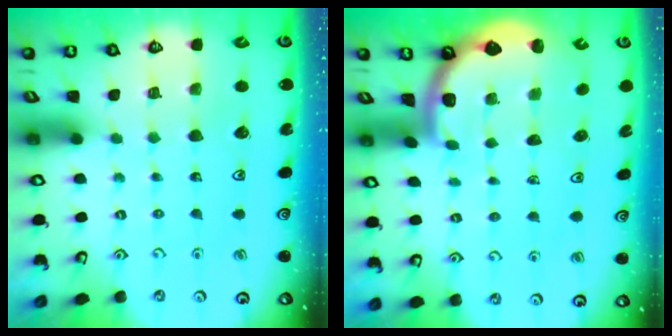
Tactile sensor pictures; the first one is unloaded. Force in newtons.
{"total": 1.6, "press": 1.6, "slide": 0.1}